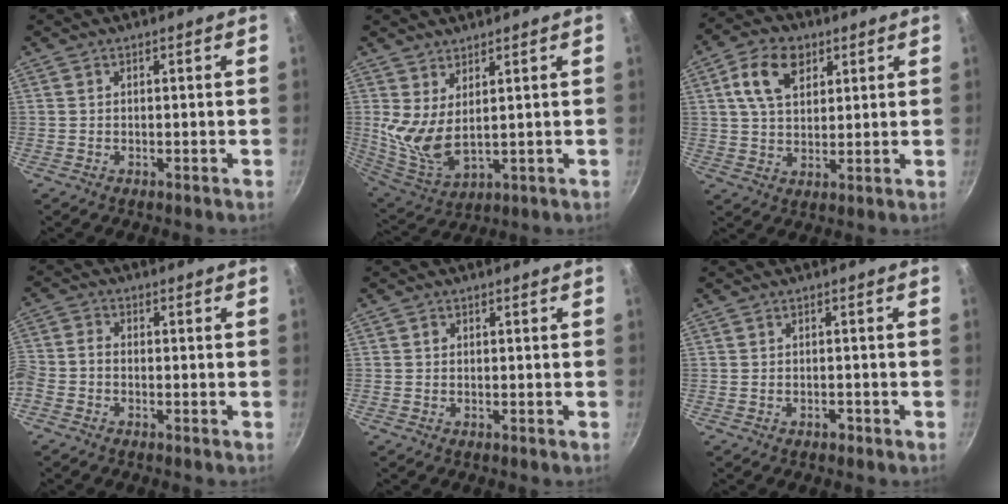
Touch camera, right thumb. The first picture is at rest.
{"total": 8.3, "force": [3.3, 3.7, 6.7], "torque": [-0.124, -0.043, 0.076]}
{"total": 10.2, "force": [4.0, 6.8, 6.5], "torque": [-0.095, 0.000, 0.067]}
{"total": 4.4, "force": [-2.3, 2.8, 2.5], "torque": [-0.066, 0.022, -0.062]}
{"total": 0.7, "force": [0.1, 0.6, 0.3], "torque": [-0.002, 0.004, 0.002]}
{"total": 1.1, "force": [-0.8, 0.6, 0.5], "torque": [-0.007, 0.008, -0.008]}